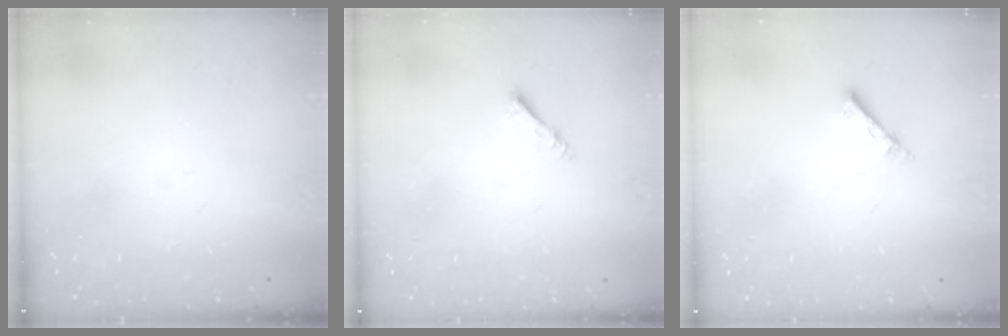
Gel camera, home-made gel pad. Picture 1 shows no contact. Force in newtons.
{"total": 1.8, "press": 1.8, "slide": 0.1}
{"total": 2.1, "press": 2.1, "slide": 0.3}